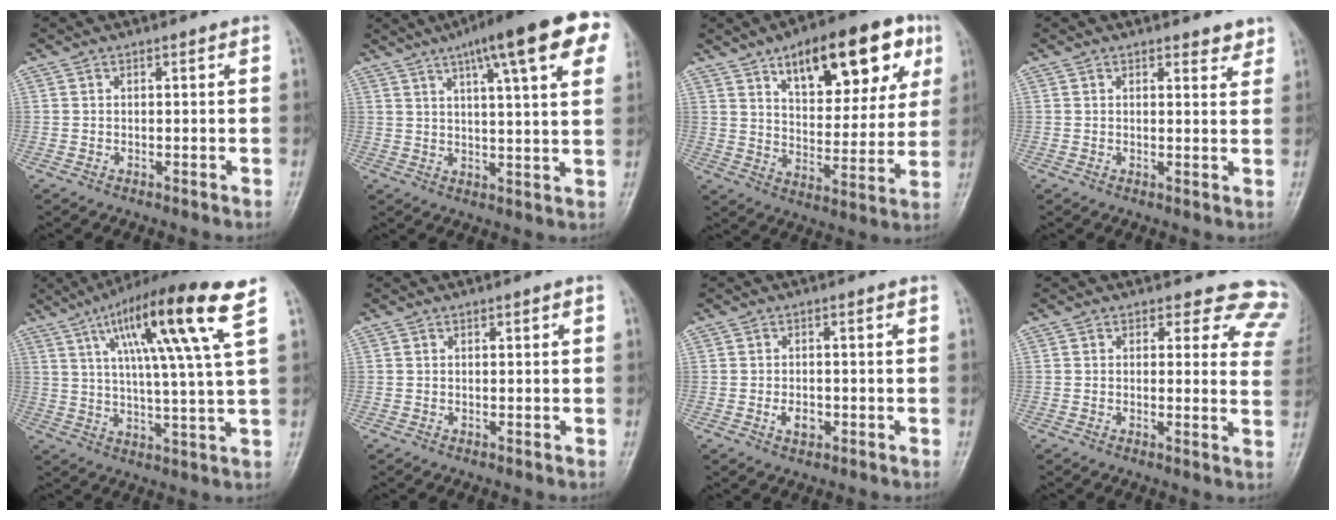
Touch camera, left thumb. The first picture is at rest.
{"total": 19.7, "force": [10.2, 3.9, 16.3], "torque": [-0.222, 0.002, 0.136]}
{"total": 21.6, "force": [10.7, 9.7, 16.1], "torque": [-0.180, -0.020, 0.160]}
{"total": 2.5, "force": [2.1, 1.1, 0.8], "torque": [0.011, -0.013, 0.022]}
{"total": 18.2, "force": [8.3, 1.0, 16.1], "torque": [-0.263, -0.013, 0.132]}
{"total": 0.6, "force": [0.3, 0.3, 0.5], "torque": [-0.002, 0.001, 0.004]}
{"total": 2.6, "force": [-0.8, 1.7, 1.8], "torque": [-0.025, 0.002, -0.011]}
{"total": 11.6, "force": [10.4, 5.0, 1.4], "torque": [0.048, -0.071, 0.073]}